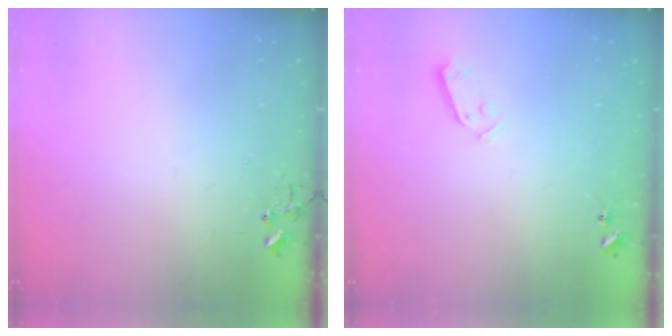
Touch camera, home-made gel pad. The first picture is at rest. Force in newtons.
{"total": 3.3, "press": 3.1, "slide": 1.0}